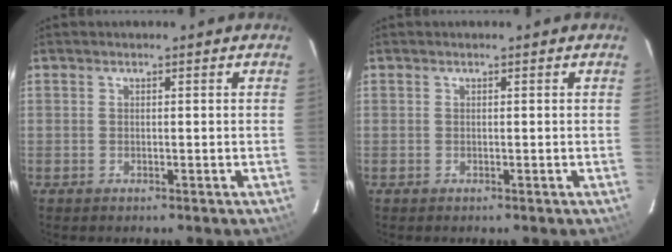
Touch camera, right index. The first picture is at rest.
{"total": 0.0}